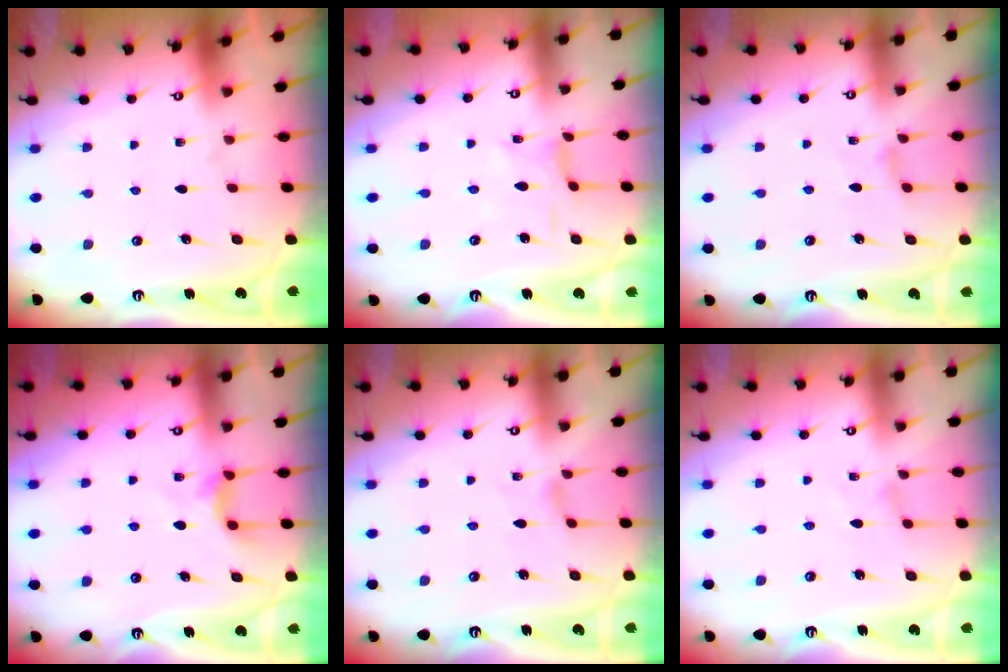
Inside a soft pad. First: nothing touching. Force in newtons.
{"total": 1.3, "press": 1.2, "slide": 0.1}
{"total": 2.1, "press": 2.1, "slide": 0.4}
{"total": 4.0, "press": 4.0, "slide": 0.2}
{"total": 1.1, "press": 1.1, "slide": 0.2}
{"total": 0.0}